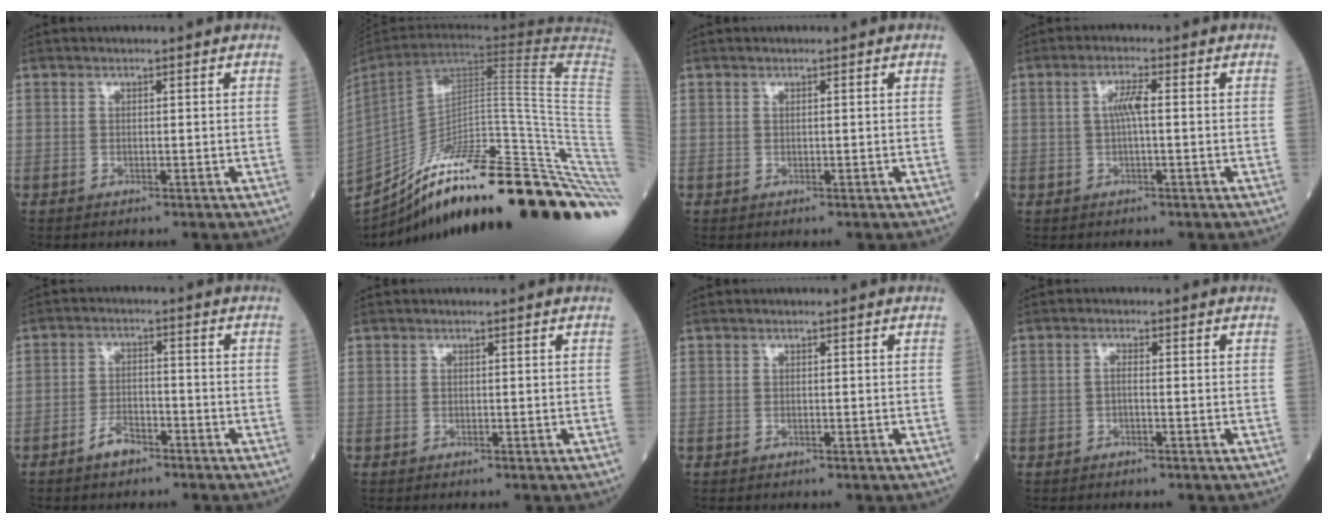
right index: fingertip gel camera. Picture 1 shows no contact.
{"total": 37.9, "force": [-25.3, 2.1, 28.1], "torque": [-0.313, -0.033, -0.369]}
{"total": 0.0}
{"total": 3.1, "force": [0.1, 0.3, 3.1], "torque": [-0.062, 0.005, 0.002]}
{"total": 3.7, "force": [-2.7, 1.5, 2.0], "torque": [-0.037, 0.004, -0.050]}
{"total": 0.0}
{"total": 0.0}
{"total": 1.1, "force": [-0.4, 0.2, 0.9], "torque": [-0.018, 0.004, -0.011]}